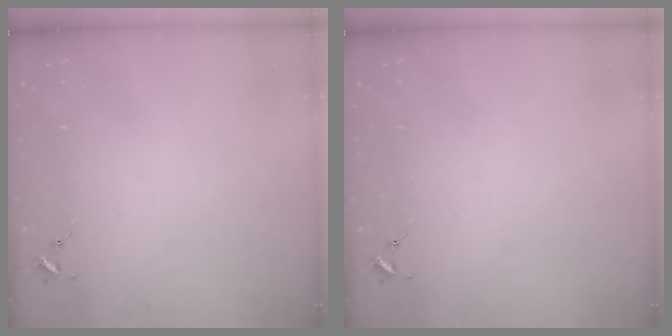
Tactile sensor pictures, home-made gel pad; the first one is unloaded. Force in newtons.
{"total": 0.0}